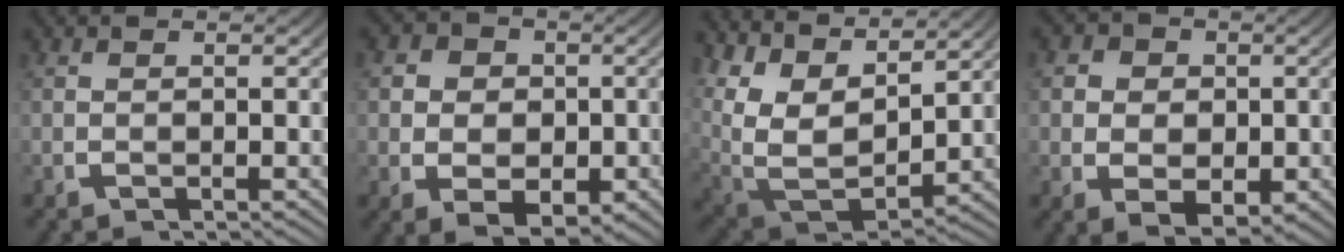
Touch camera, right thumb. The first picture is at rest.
{"total": 7.7, "force": [-0.8, 6.2, 4.6], "torque": [-0.090, -0.034, -0.001]}
{"total": 11.5, "force": [1.5, 8.0, 8.2], "torque": [-0.210, -0.048, 0.045]}
{"total": 6.7, "force": [-0.5, 5.4, 4.0], "torque": [-0.076, -0.030, 0.002]}